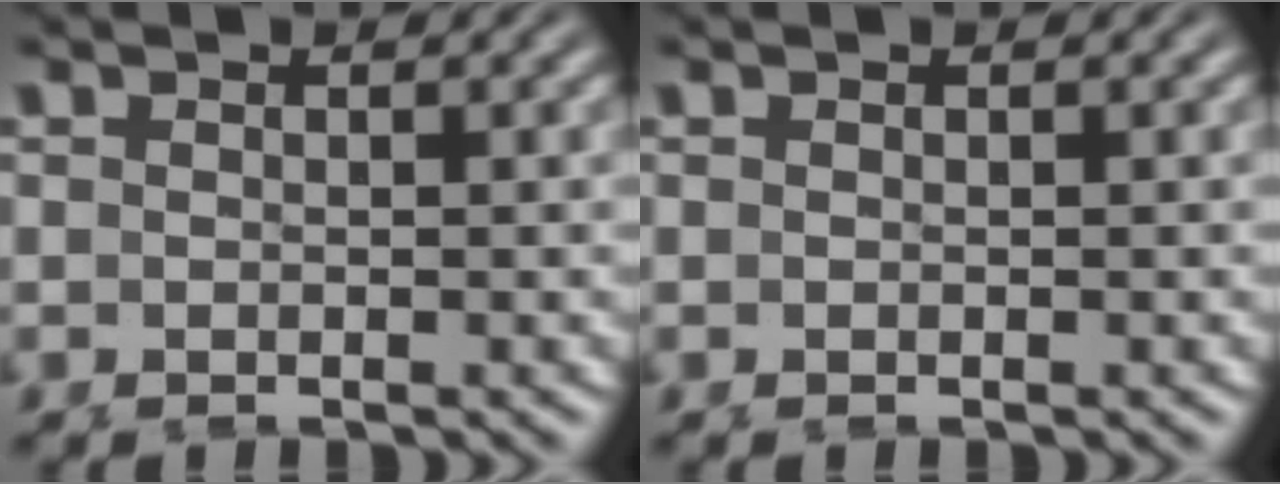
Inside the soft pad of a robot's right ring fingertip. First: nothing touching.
{"total": 0.0}